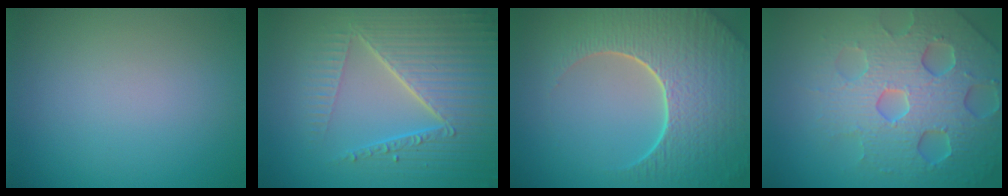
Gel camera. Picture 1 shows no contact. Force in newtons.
{"total": 7.5, "press": 5.6, "slide": 5.0}
{"total": 9.3, "press": 6.6, "slide": 6.6}
{"total": 7.3, "press": 7.1, "slide": 1.5}